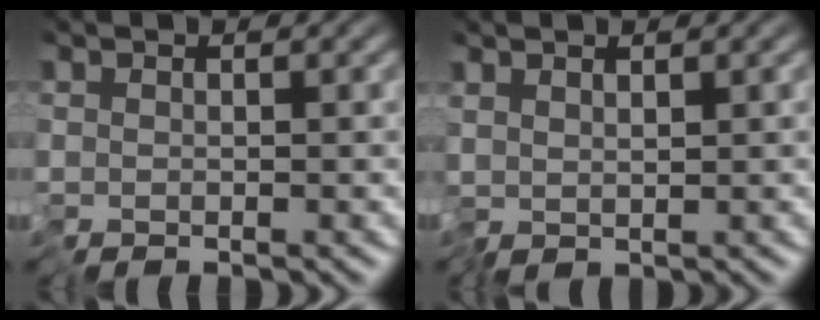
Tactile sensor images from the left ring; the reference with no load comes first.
{"total": 1.0, "force": [0.7, 0.2, 0.7], "torque": [-0.017, 0.005, 0.015]}